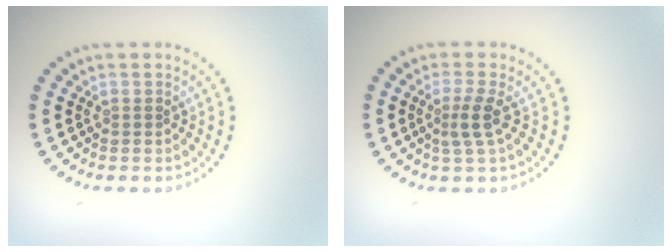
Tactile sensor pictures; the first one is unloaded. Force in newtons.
{"total": 2.0, "press": 1.5, "slide": 1.3}